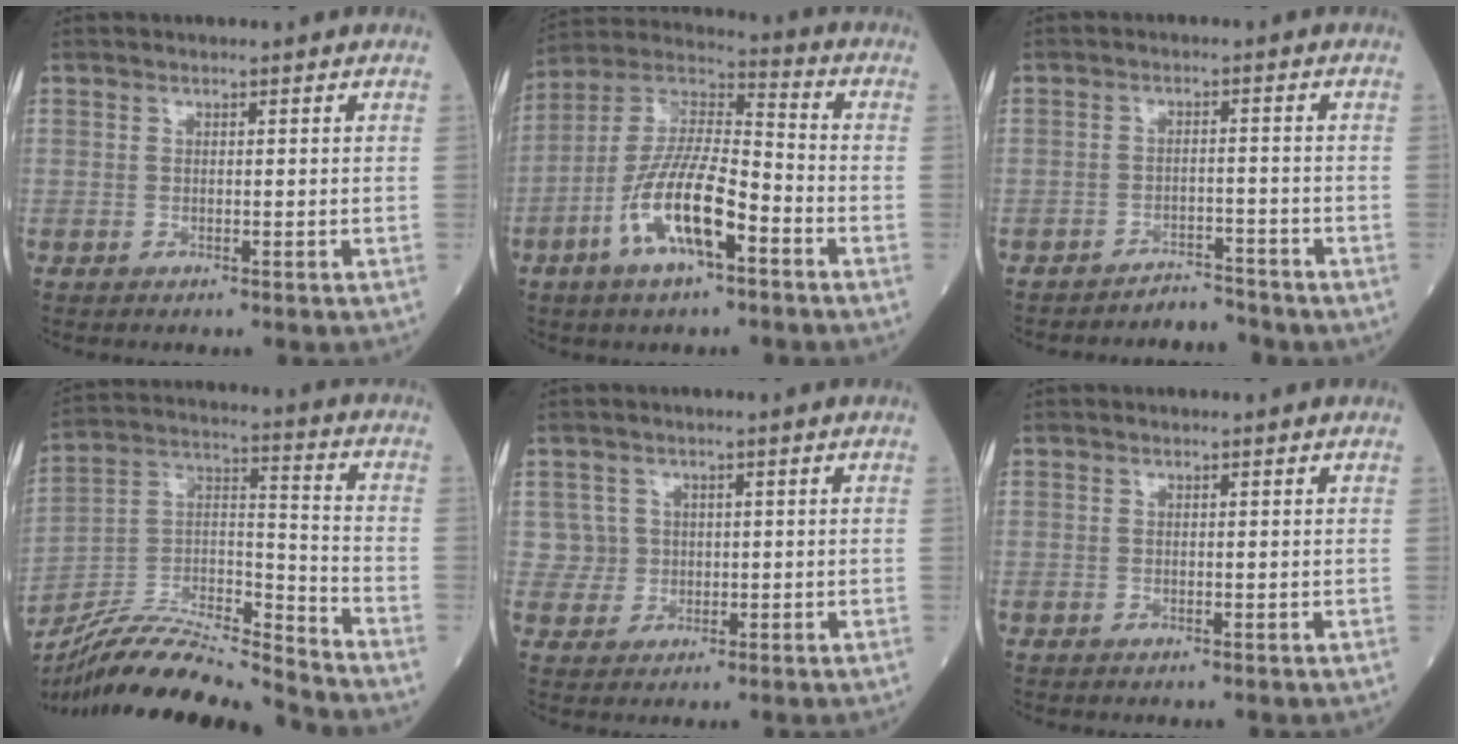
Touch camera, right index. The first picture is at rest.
{"total": 13.9, "force": [-5.8, 3.7, 12.1], "torque": [-0.241, 0.005, -0.110]}
{"total": 4.0, "force": [-3.9, 1.1, -0.6], "torque": [0.013, 0.003, -0.058]}
{"total": 19.2, "force": [-18.0, 0.2, 6.6], "torque": [-0.128, 0.018, -0.322]}
{"total": 3.0, "force": [0.6, 3.0, -0.3], "torque": [0.018, 0.007, 0.009]}
{"total": 0.0}